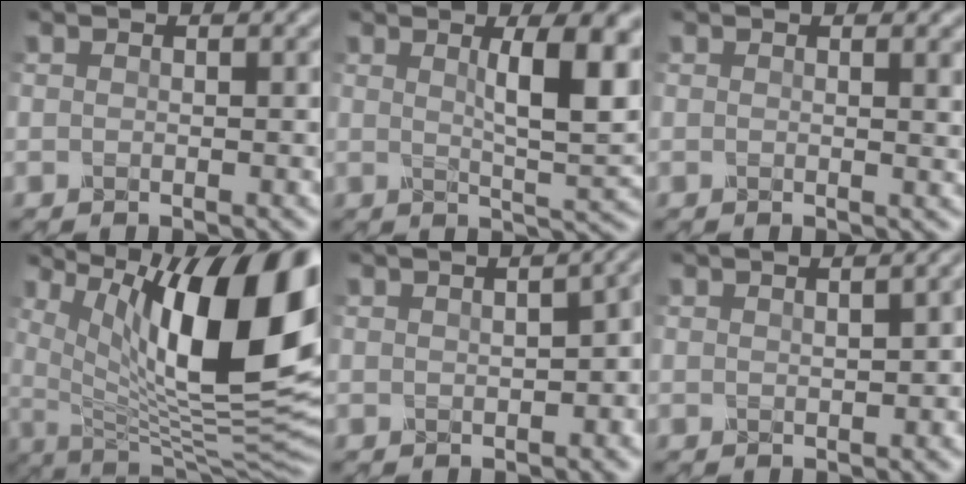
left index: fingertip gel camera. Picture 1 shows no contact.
{"total": 7.8, "force": [2.4, 2.0, 7.2], "torque": [-0.092, -0.001, 0.039]}
{"total": 1.7, "force": [0.7, 0.5, 1.4], "torque": [-0.009, 0.003, 0.007]}
{"total": 16.6, "force": [6.3, 5.7, 14.3], "torque": [-0.204, 0.005, 0.106]}
{"total": 6.8, "force": [1.0, 3.4, 5.8], "torque": [-0.040, 0.019, 0.015]}
{"total": 3.1, "force": [1.1, 1.1, 2.7], "torque": [-0.029, 0.014, 0.020]}